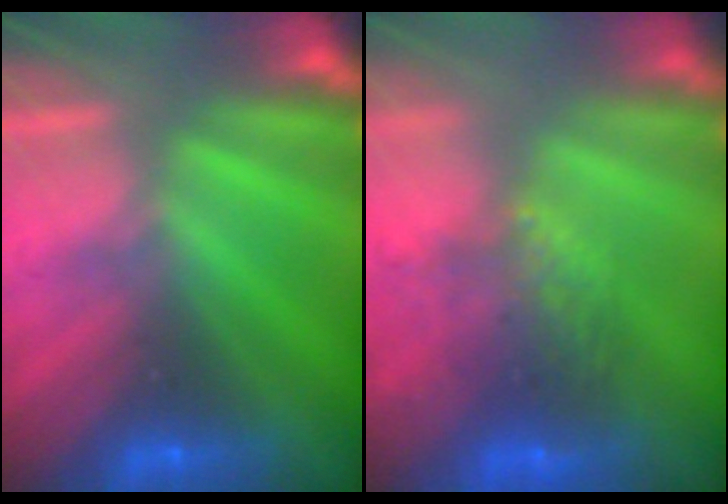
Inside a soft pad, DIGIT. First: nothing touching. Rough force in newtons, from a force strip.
{"total": 7.8}